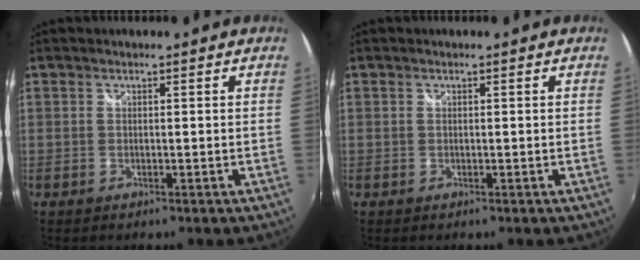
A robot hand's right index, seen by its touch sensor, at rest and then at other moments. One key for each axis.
{"total": 0.0}